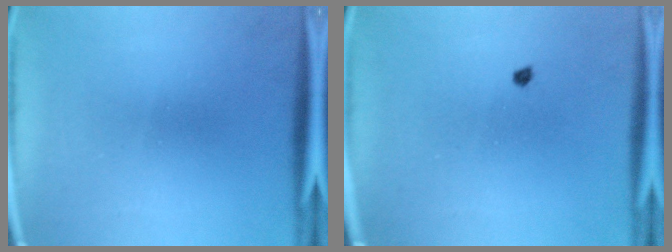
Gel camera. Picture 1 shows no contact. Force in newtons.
{"total": 0.6}